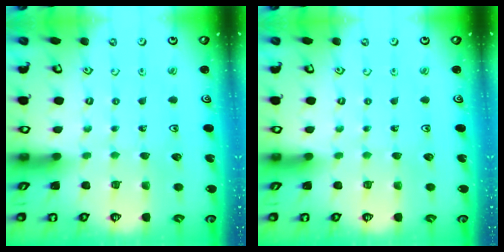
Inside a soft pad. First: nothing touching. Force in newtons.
{"total": 0.0}